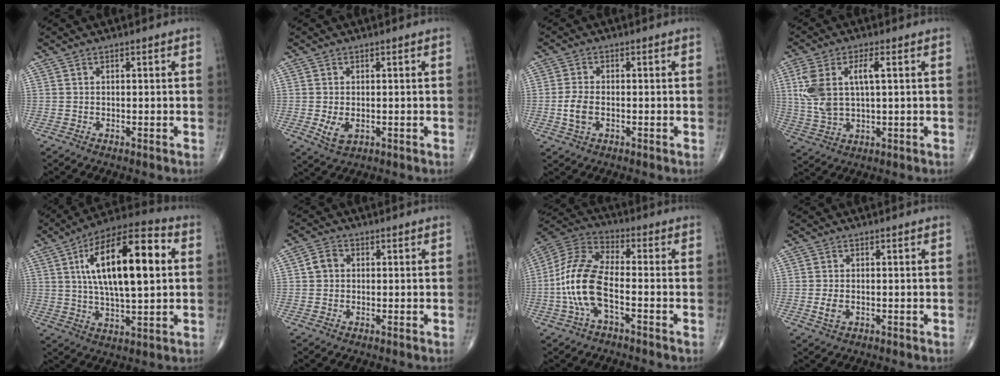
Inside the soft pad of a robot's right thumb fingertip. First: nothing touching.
{"total": 3.6, "force": [-0.6, 2.2, 2.8], "torque": [-0.052, -0.009, -0.003]}
{"total": 4.2, "force": [-0.9, 2.5, 3.3], "torque": [-0.070, 0.005, -0.018]}
{"total": 10.7, "force": [2.3, 4.7, 9.4], "torque": [-0.210, 0.006, 0.052]}
{"total": 21.2, "force": [4.1, 8.0, 19.2], "torque": [-0.305, 0.013, 0.061]}
{"total": 3.0, "force": [0.2, 2.6, 1.5], "torque": [-0.021, 0.008, -0.002]}
{"total": 13.3, "force": [-3.3, 5.7, 11.6], "torque": [-0.253, 0.034, -0.070]}
{"total": 2.6, "force": [-0.5, 1.6, 2.0], "torque": [-0.040, -0.002, -0.007]}